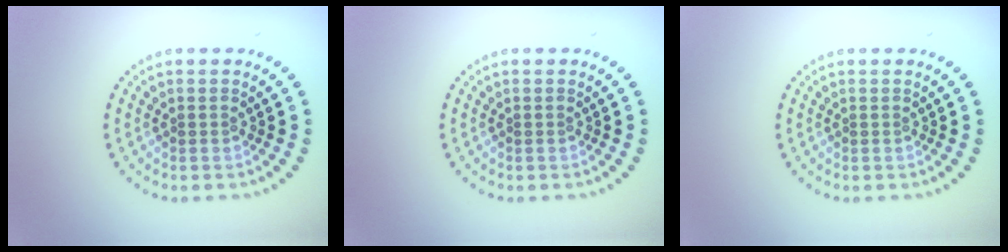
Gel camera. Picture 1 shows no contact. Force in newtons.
{"total": 0.0}
{"total": 0.0}